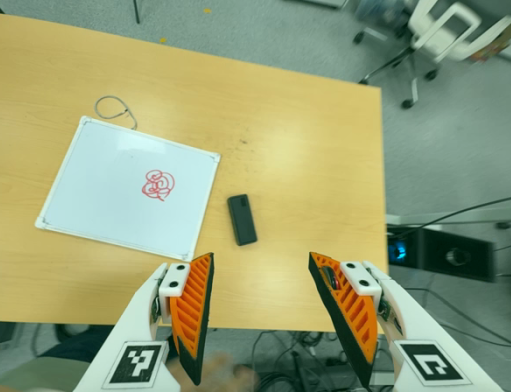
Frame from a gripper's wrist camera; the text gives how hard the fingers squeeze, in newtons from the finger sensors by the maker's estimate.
{"total": 0.0}